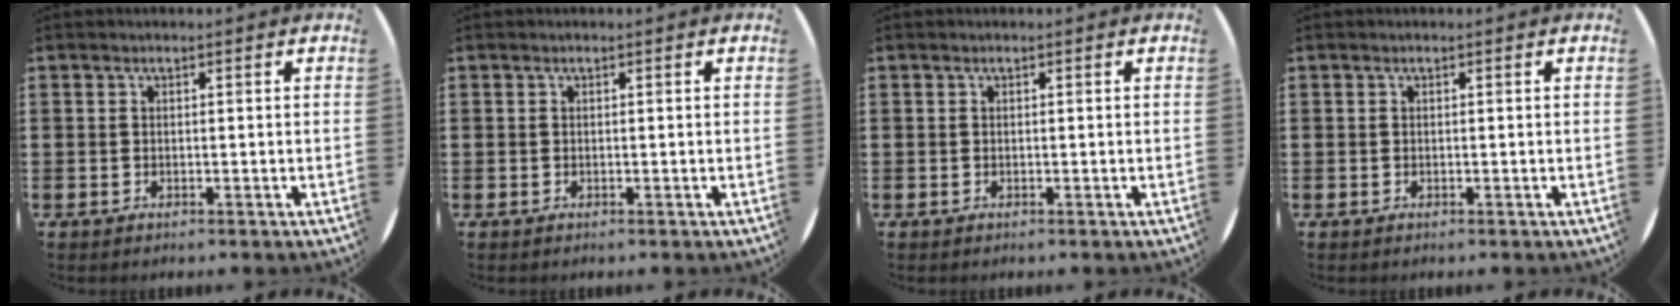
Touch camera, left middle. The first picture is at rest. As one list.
[{"total": 0.0}, {"total": 0.0}, {"total": 0.0}]